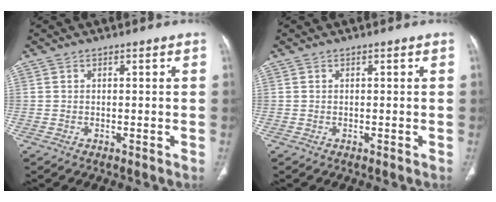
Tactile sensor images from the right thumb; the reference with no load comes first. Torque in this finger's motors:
{"motor_torque": [0.00, 0.00, 0.02, 0.02, 0.00]}